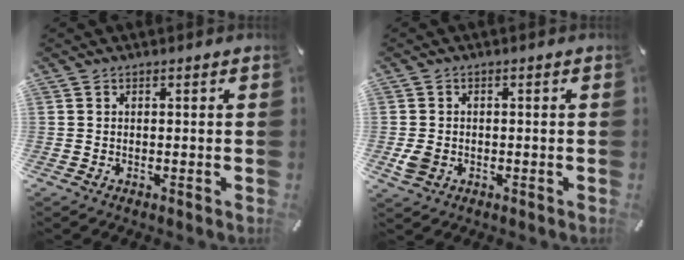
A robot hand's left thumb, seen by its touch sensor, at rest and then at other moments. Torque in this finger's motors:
{"motor_torque": [0.37, 1.33, 0.10, -0.03, 0.05]}